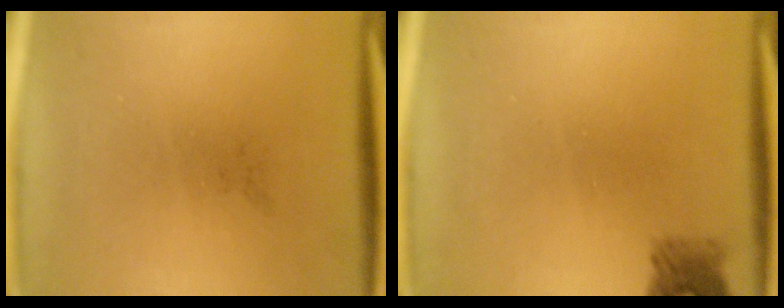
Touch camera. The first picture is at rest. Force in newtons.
{"total": 2.1}